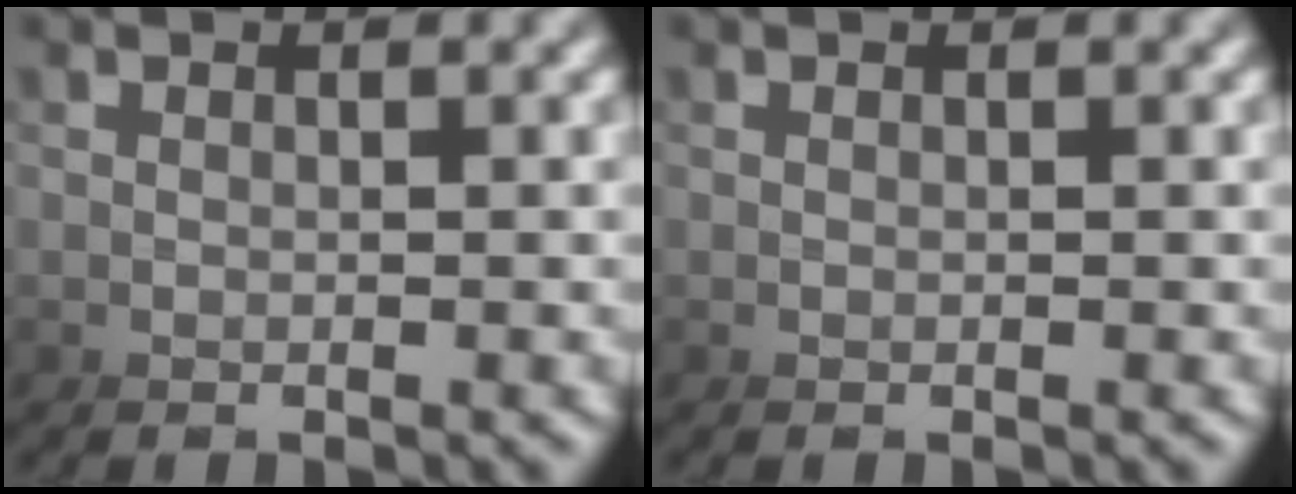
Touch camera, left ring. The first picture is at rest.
{"total": 0.0}